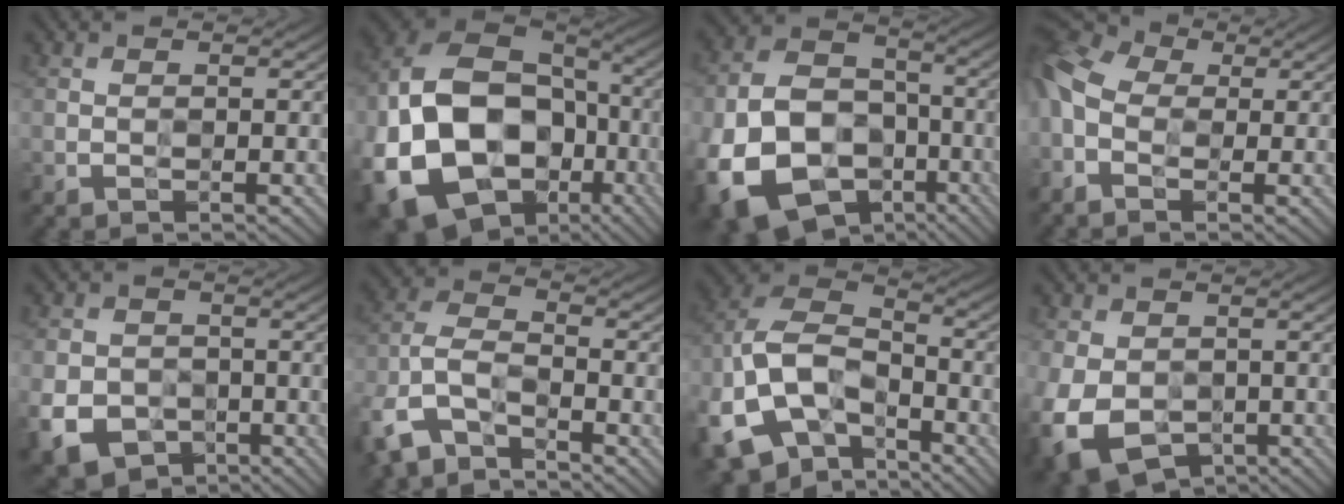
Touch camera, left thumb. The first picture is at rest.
{"total": 22.8, "force": [-5.8, 17.6, 13.4], "torque": [-0.304, -0.040, -0.088]}
{"total": 17.8, "force": [-7.2, 12.8, 10.0], "torque": [-0.230, -0.041, -0.130]}
{"total": 9.0, "force": [-1.2, 6.2, 6.4], "torque": [-0.183, 0.002, -0.035]}
{"total": 8.0, "force": [-3.3, 6.4, 3.5], "torque": [-0.090, -0.026, -0.070]}
{"total": 9.2, "force": [-6.6, 3.8, 5.3], "torque": [-0.123, -0.012, -0.155]}
{"total": 15.8, "force": [-7.6, 9.9, 9.8], "torque": [-0.245, -0.029, -0.149]}
{"total": 9.7, "force": [-3.1, 7.2, 5.8], "torque": [-0.147, -0.032, -0.051]}